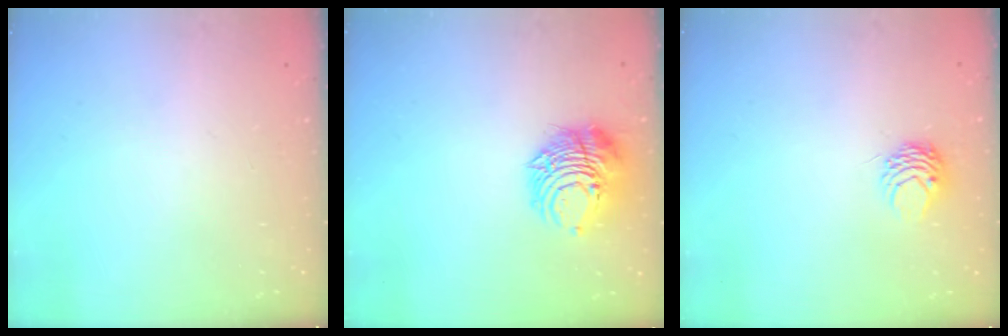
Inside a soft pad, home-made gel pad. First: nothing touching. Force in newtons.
{"total": 9.5, "press": 9.4, "slide": 1.3}
{"total": 4.2, "press": 4.2, "slide": 0.5}